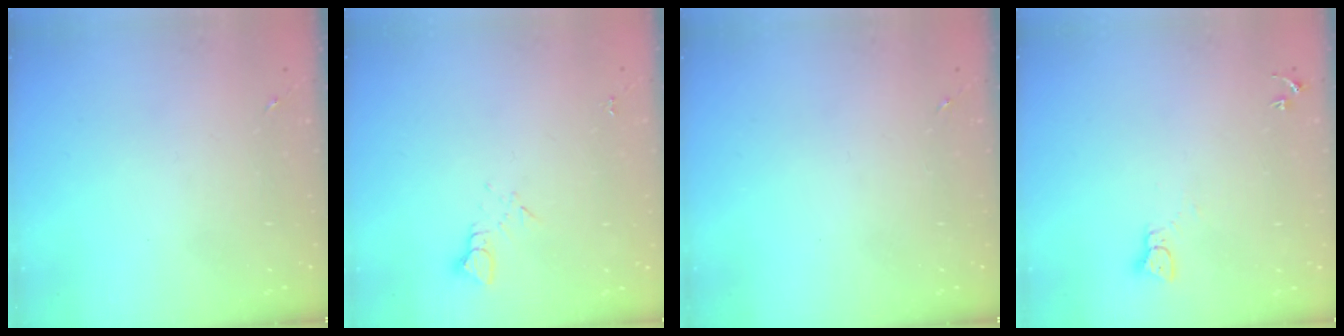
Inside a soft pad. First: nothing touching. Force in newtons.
{"total": 2.7, "press": 2.7, "slide": 0.2}
{"total": 0.0}
{"total": 2.3, "press": 2.3, "slide": 0.2}